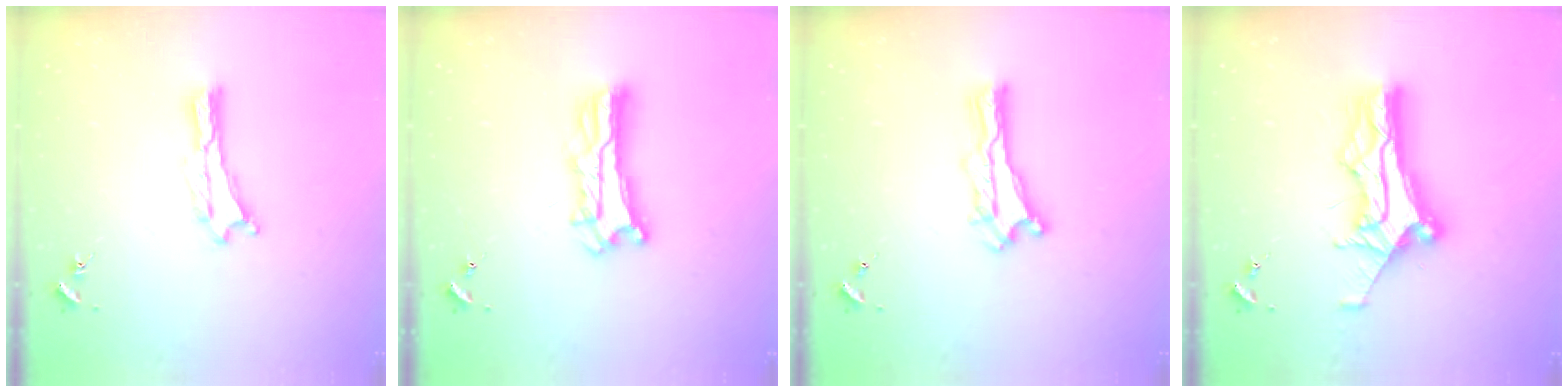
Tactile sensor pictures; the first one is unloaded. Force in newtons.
{"total": 7.0, "press": 6.9, "slide": 0.6}
{"total": 1.2, "press": 1.2, "slide": 0.2}
{"total": 11.5, "press": 11.5, "slide": 0.8}